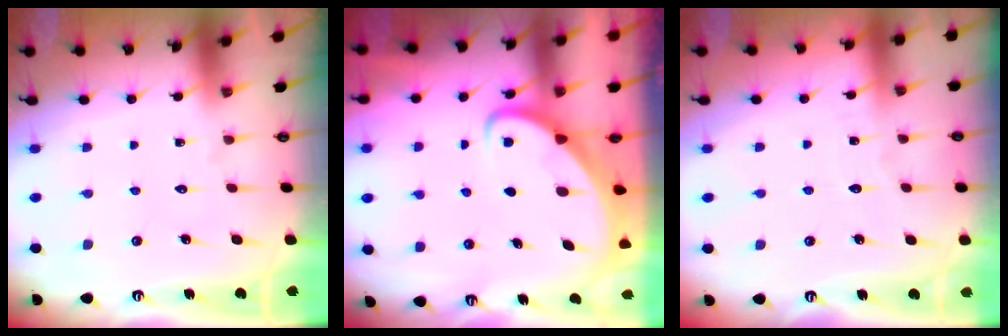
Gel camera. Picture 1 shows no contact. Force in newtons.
{"total": 3.2, "press": 3.2, "slide": 0.4}
{"total": 2.0, "press": 2.0, "slide": 0.2}